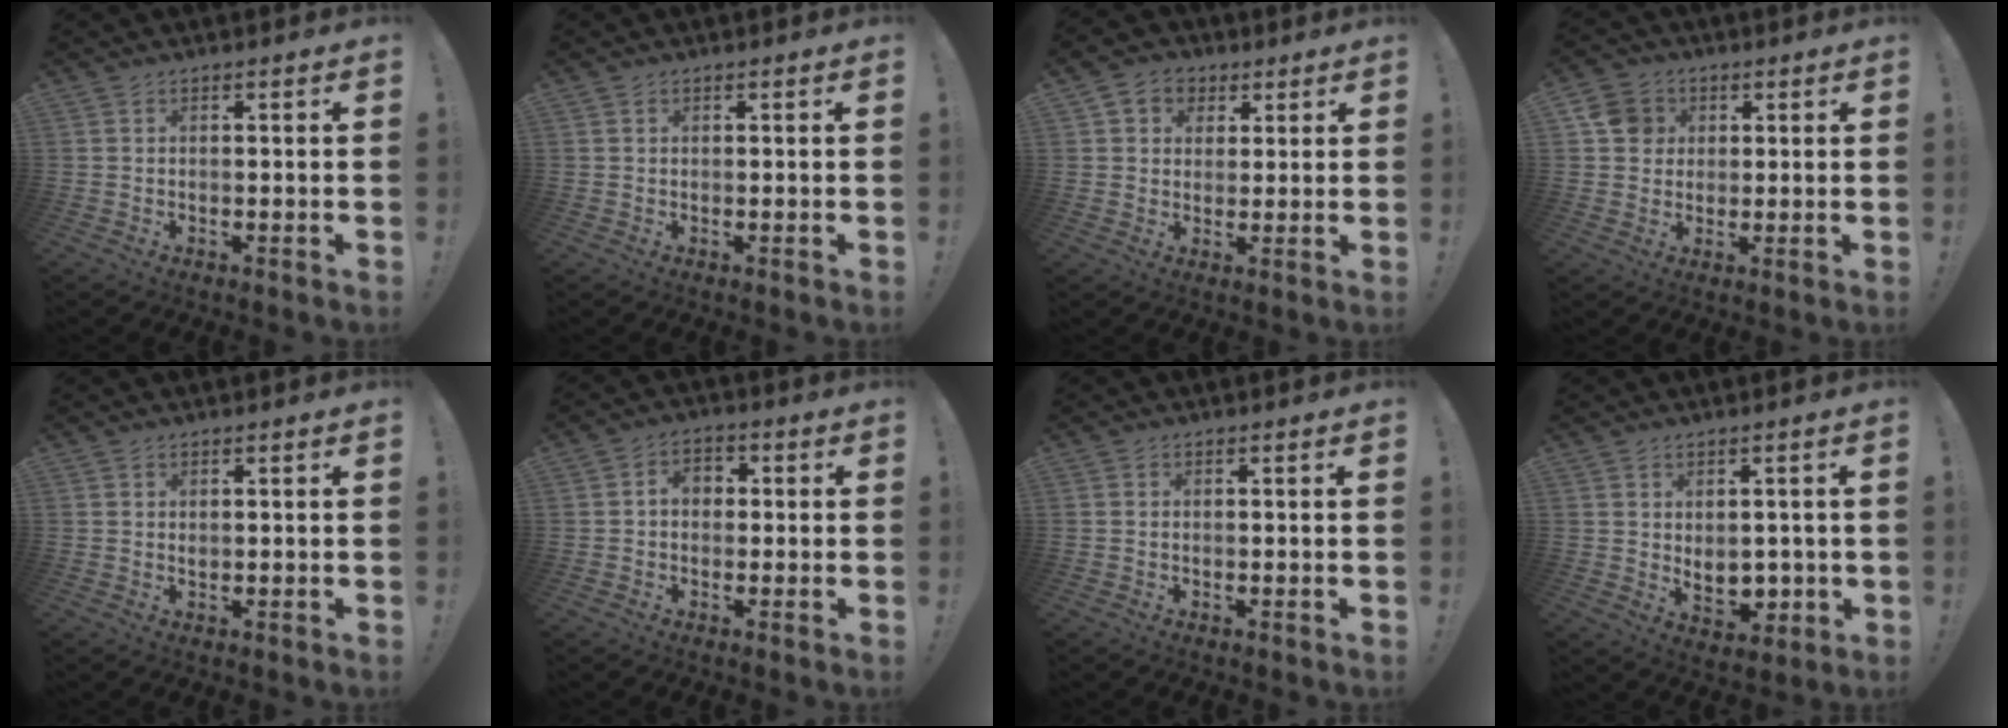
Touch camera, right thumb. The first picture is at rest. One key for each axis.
{"total": 0.0}
{"total": 6.6, "fx": 1.9, "fy": 6.1, "fz": 1.7, "tx": -0.024, "ty": -0.001, "tz": 0.041}
{"total": 7.9, "fx": 1.9, "fy": 7.3, "fz": 2.6, "tx": -0.026, "ty": 0.000, "tz": 0.040}
{"total": 0.5, "fx": 0.4, "fy": 0.2, "fz": 0.3, "tx": 0.003, "ty": -0.004, "tz": 0.006}
{"total": 4.3, "fx": 0.0, "fy": 3.2, "fz": 2.8, "tx": -0.049, "ty": 0.007, "tz": -0.003}
{"total": 0.0}
{"total": 6.9, "fx": 0.3, "fy": 5.2, "fz": 4.6, "tx": -0.044, "ty": -0.004, "tz": 0.011}